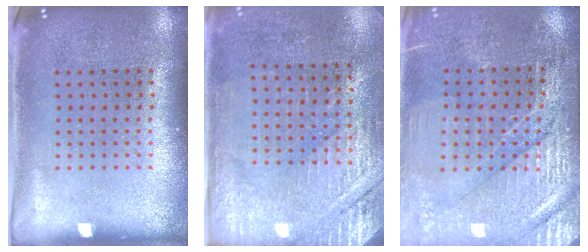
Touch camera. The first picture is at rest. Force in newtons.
{"total": 2.9, "press": 2.7, "slide": 1.1}
{"total": 3.1, "press": 3.0, "slide": 0.6}